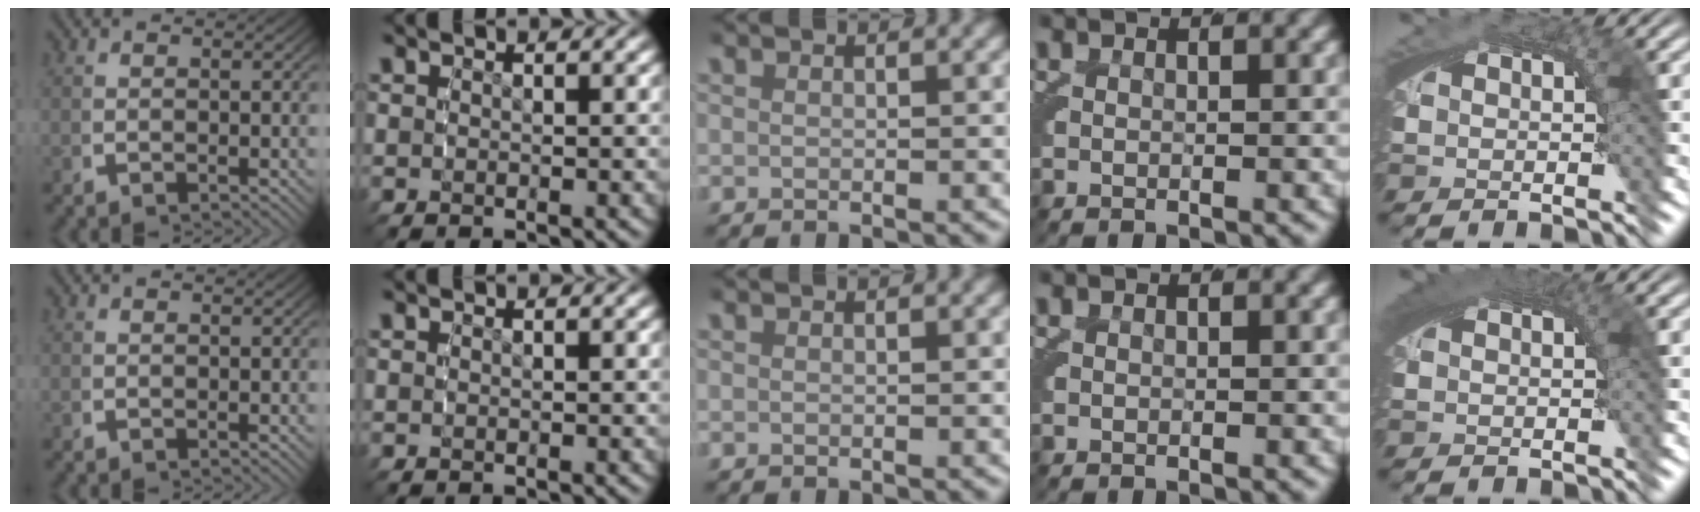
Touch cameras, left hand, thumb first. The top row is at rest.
{"little": {"total": 2.4, "force": [0.9, 0.6, 2.1], "torque": [-0.027, 0.008, 0.014]}}